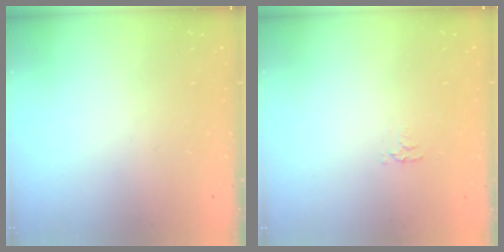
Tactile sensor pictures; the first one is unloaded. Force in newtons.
{"total": 2.5, "press": 2.5, "slide": 0.4}